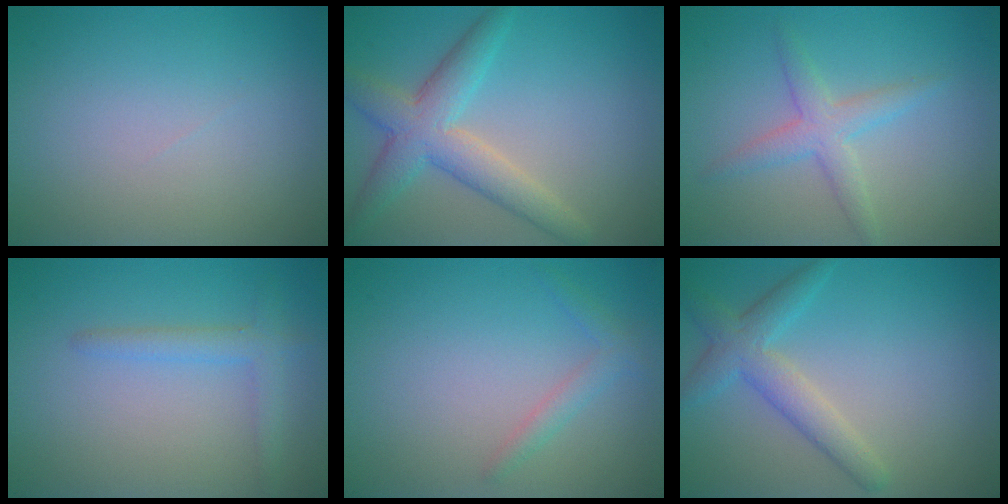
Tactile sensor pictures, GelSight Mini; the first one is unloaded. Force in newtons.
{"total": 5.1, "press": 5.1, "slide": 0.3}
{"total": 2.7, "press": 2.7, "slide": 0.0}
{"total": 2.1, "press": 2.1, "slide": 0.1}
{"total": 1.5, "press": 1.5, "slide": 0.1}
{"total": 3.5, "press": 3.5, "slide": 0.1}